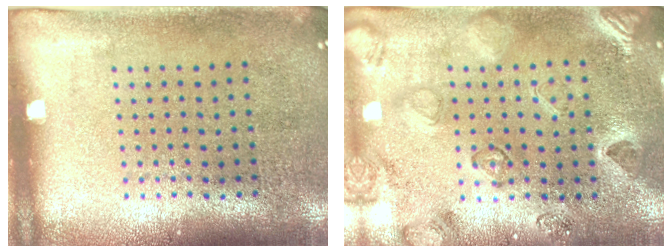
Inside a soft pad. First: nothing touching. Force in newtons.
{"total": 2.3, "press": 2.0, "slide": 1.0}